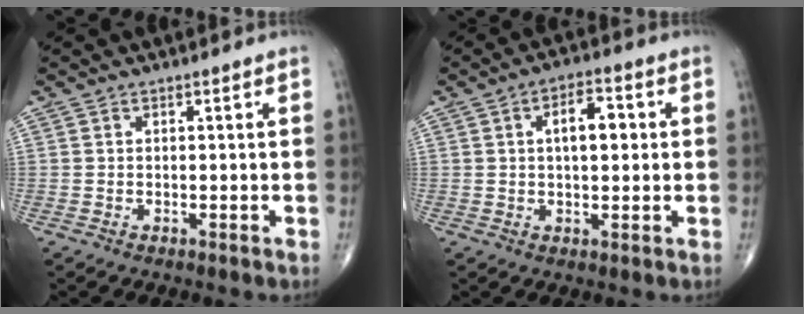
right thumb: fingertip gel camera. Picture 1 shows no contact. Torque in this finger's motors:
{"motor_torque": [0.55, 2.11, 0.89, 0.11, 0.00]}